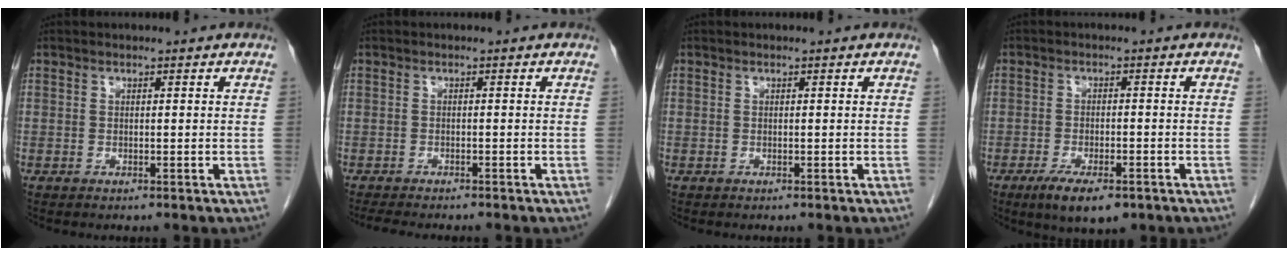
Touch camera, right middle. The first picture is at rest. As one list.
[{"total": 5.6, "force": [-4.9, 1.0, 2.6], "torque": [-0.037, -0.010, -0.070]}, {"total": 0.0}, {"total": 6.8, "force": [-4.3, 2.2, 4.8], "torque": [-0.081, -0.012, -0.064]}]